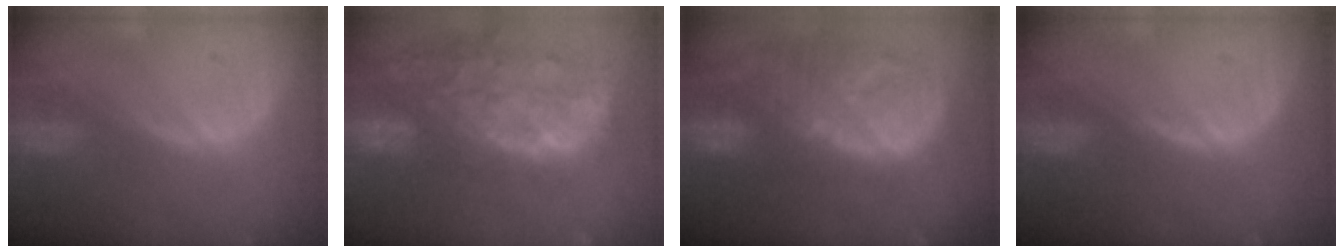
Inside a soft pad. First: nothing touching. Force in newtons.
{"total": 14.9, "press": 12.1, "slide": 8.7}
{"total": 12.9, "press": 11.2, "slide": 6.4}
{"total": 0.5, "press": 0.5, "slide": 0.2}